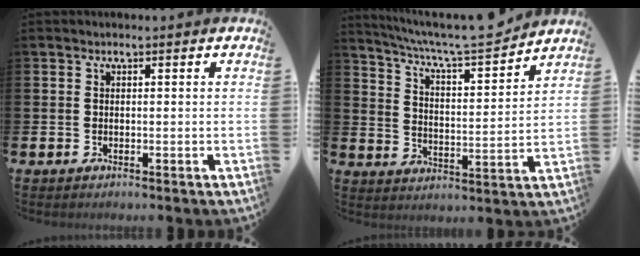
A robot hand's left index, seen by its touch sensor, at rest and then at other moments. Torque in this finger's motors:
{"motor_torque": [-0.10, -0.56, 0.26, 0.10]}